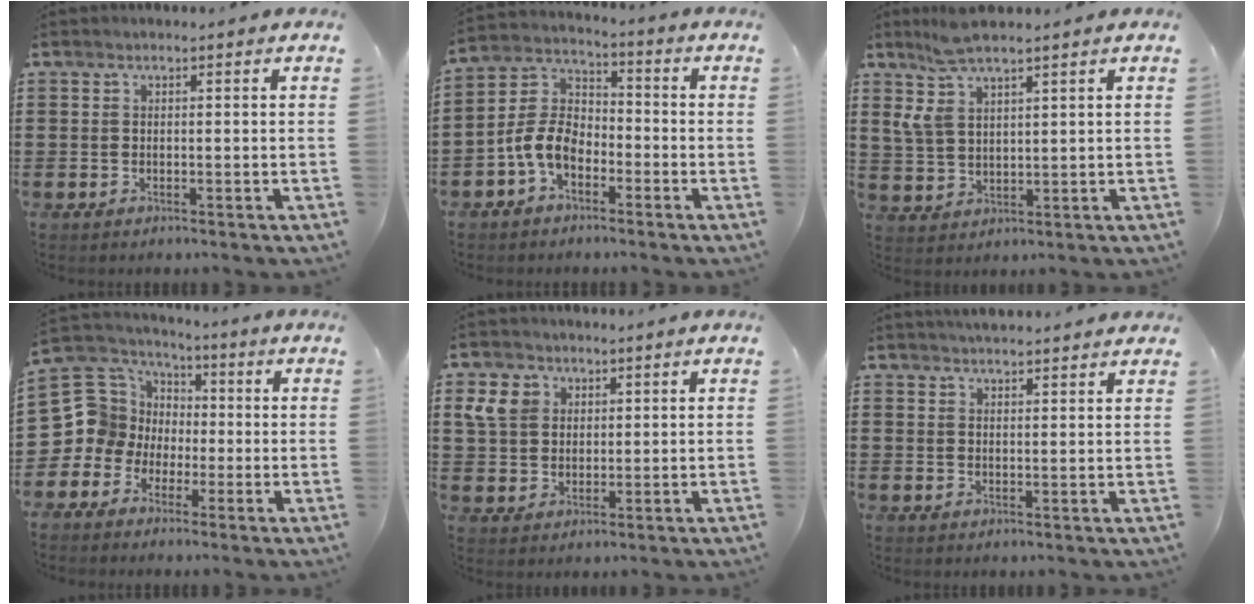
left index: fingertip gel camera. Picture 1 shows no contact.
{"total": 7.0, "force": [-3.9, 4.1, 4.1], "torque": [-0.119, 0.000, -0.089]}
{"total": 6.0, "force": [3.9, 1.9, 4.1], "torque": [-0.096, -0.001, 0.069]}
{"total": 9.1, "force": [-0.8, 8.9, 1.8], "torque": [-0.099, -0.011, -0.017]}
{"total": 5.2, "force": [2.1, 4.5, 1.7], "torque": [-0.061, 0.013, 0.036]}
{"total": 2.6, "force": [2.6, 0.0, 0.2], "torque": [-0.011, -0.005, 0.049]}